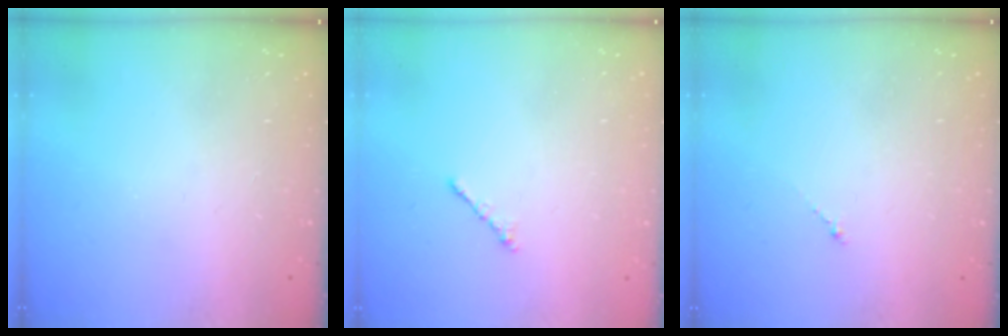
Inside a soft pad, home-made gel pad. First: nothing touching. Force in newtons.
{"total": 0.9, "press": 0.7, "slide": 0.5}
{"total": 0.7, "press": 0.6, "slide": 0.4}